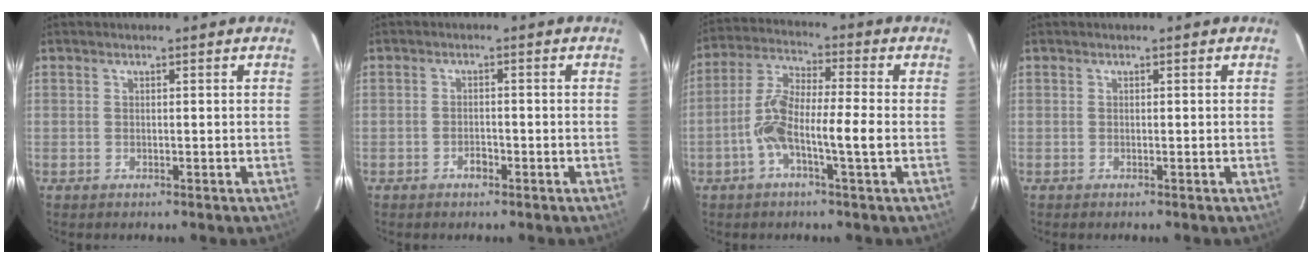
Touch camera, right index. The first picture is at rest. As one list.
[{"total": 1.5, "force": [-1.0, 0.8, 0.9], "torque": [-0.012, 0.004, -0.016]}, {"total": 9.4, "force": [-2.4, 1.0, 9.1], "torque": [-0.186, 0.021, -0.052]}, {"total": 0.0}]